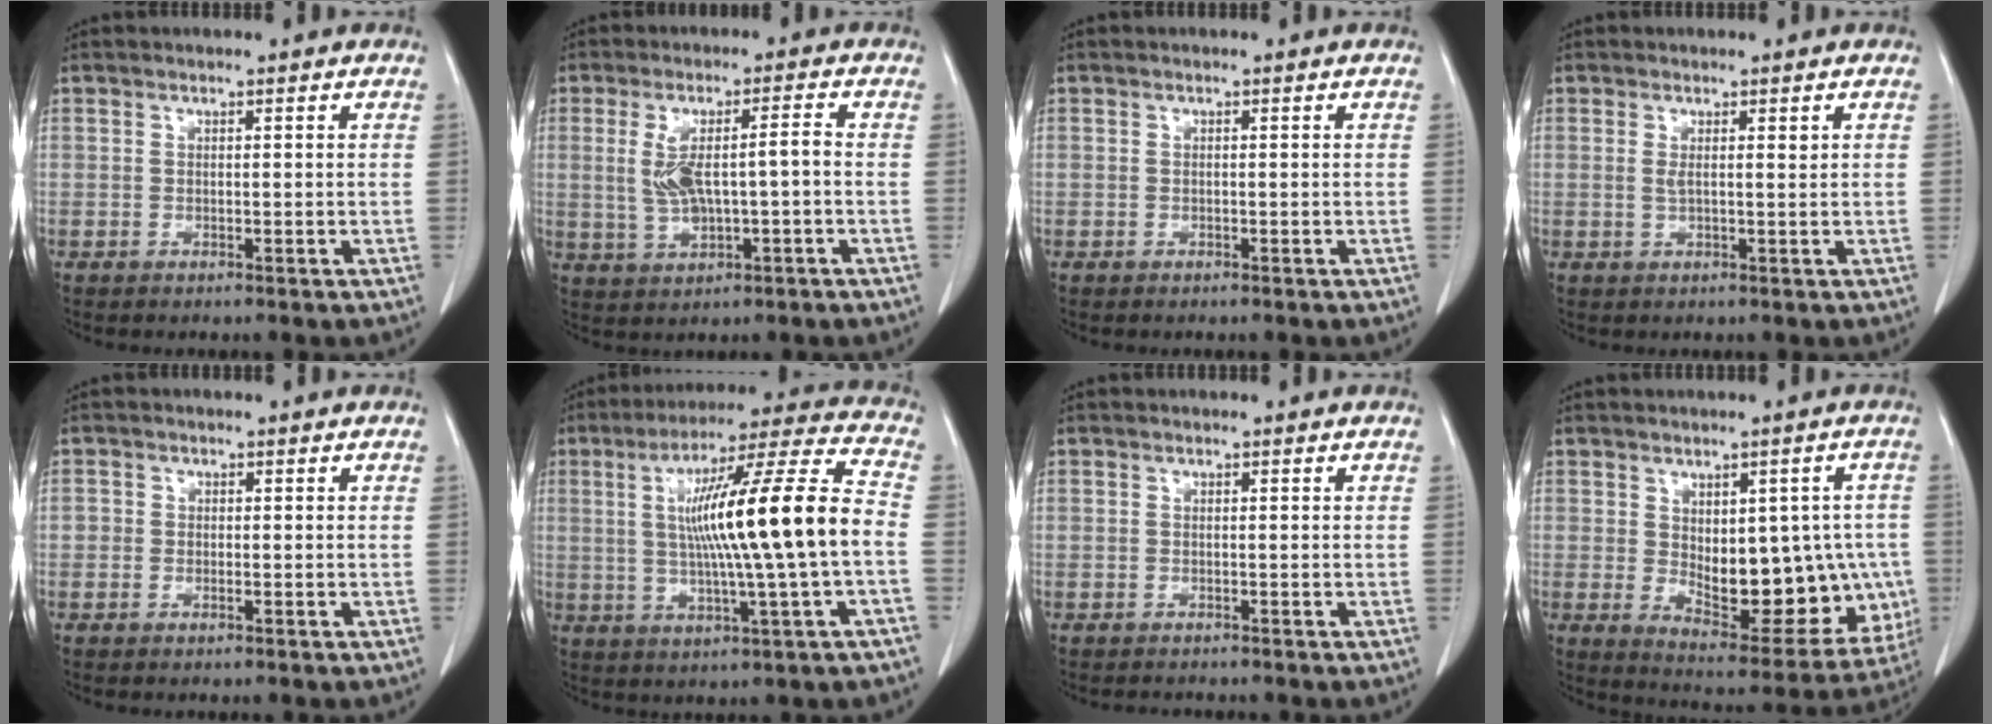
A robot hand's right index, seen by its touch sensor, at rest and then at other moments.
{"total": 7.3, "force": [-0.1, 1.9, 7.1], "torque": [-0.143, 0.018, 0.008]}
{"total": 0.0}
{"total": 1.8, "force": [0.7, 0.3, 1.6], "torque": [-0.030, 0.006, 0.017]}
{"total": 1.2, "force": [-0.2, 1.0, 0.6], "torque": [-0.003, 0.005, -0.001]}
{"total": 17.8, "force": [-0.1, -0.3, 17.8], "torque": [-0.292, 0.016, -0.004]}
{"total": 1.2, "force": [-1.1, 0.5, 0.1], "torque": [-0.005, -0.003, -0.016]}
{"total": 16.4, "force": [-1.0, 8.3, 14.1], "torque": [-0.184, 0.003, 0.017]}